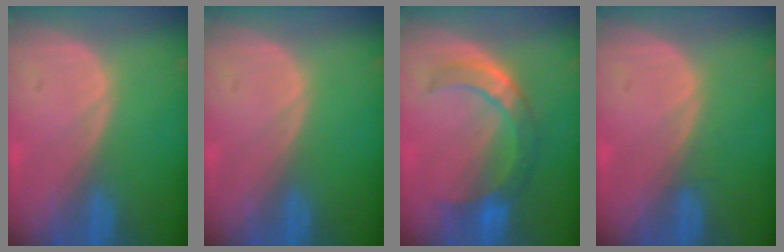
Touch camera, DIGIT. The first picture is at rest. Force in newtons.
{"total": 0.0}
{"total": 7.0, "press": 6.8, "slide": 1.4}
{"total": 0.6, "press": 0.6, "slide": 0.2}